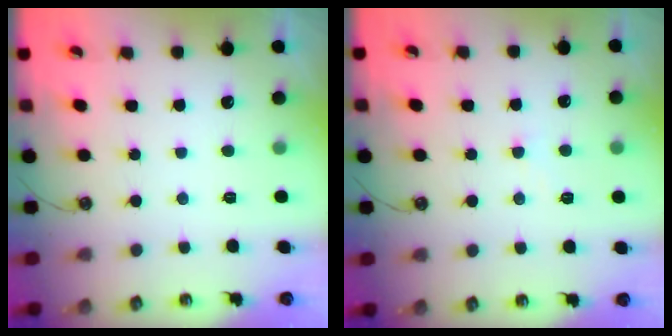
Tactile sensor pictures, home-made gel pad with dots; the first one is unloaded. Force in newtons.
{"total": 0.8, "press": 0.4, "slide": 0.6}